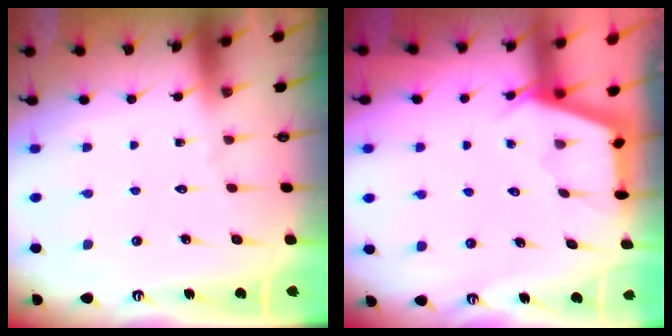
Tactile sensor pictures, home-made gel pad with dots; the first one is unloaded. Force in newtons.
{"total": 2.9, "press": 2.8, "slide": 0.3}